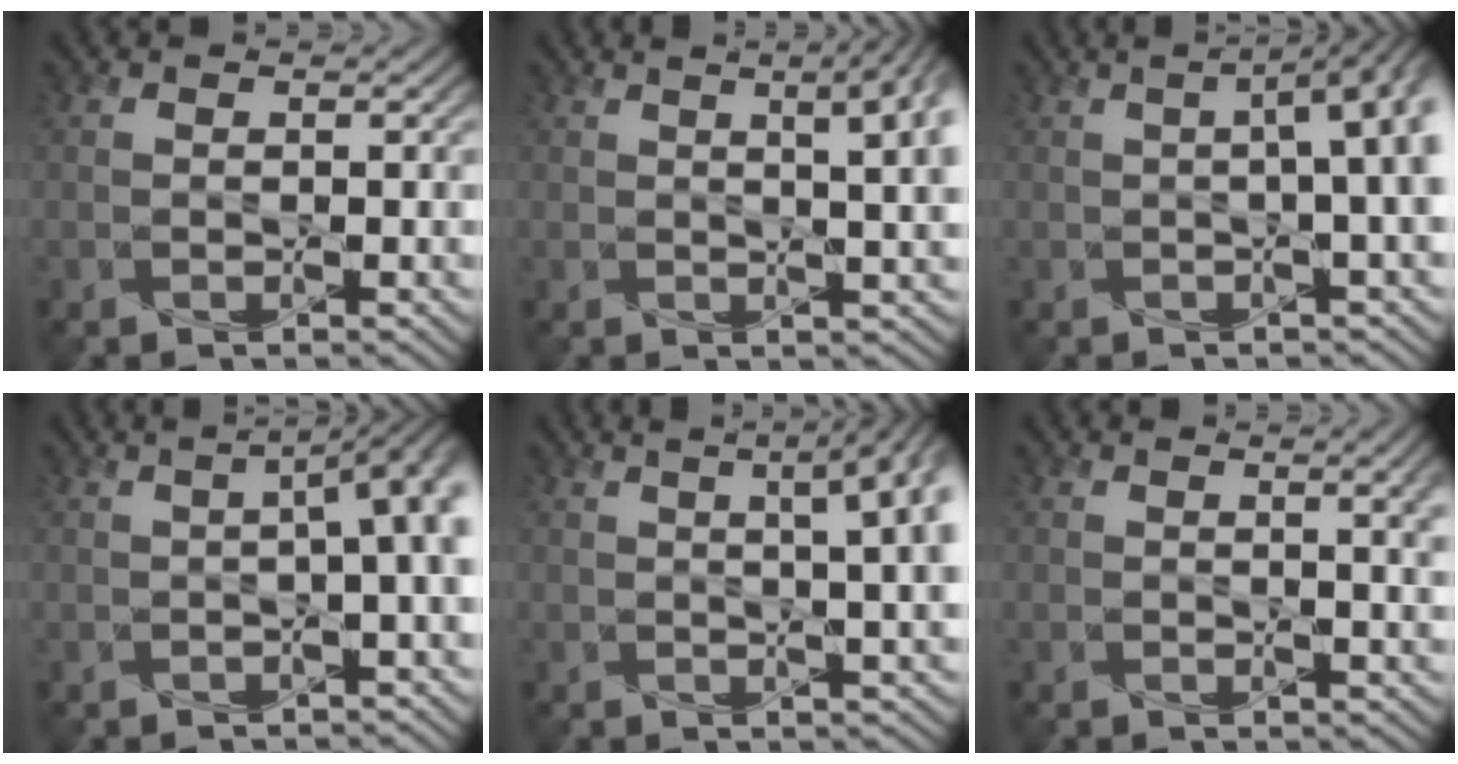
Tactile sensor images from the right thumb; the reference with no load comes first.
{"total": 8.6, "force": [2.9, 2.9, 7.5], "torque": [-0.078, 0.031, 0.023]}
{"total": 9.9, "force": [0.6, 3.0, 9.4], "torque": [-0.127, 0.018, -0.001]}
{"total": 8.5, "force": [-0.2, 2.7, 8.0], "torque": [-0.106, 0.010, -0.013]}
{"total": 9.3, "force": [2.2, 3.0, 8.5], "torque": [-0.091, 0.038, 0.014]}
{"total": 3.7, "force": [1.2, 0.9, 3.4], "torque": [-0.044, 0.004, 0.024]}